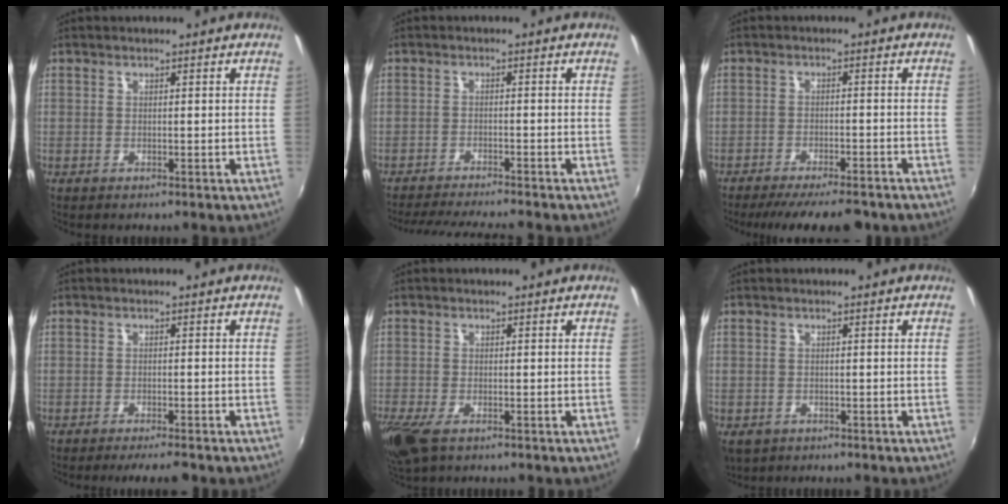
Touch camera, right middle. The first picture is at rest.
{"total": 9.7, "force": [-8.8, -0.2, 3.9], "torque": [-0.090, -0.011, -0.138]}
{"total": 11.8, "force": [-10.0, 2.4, 5.8], "torque": [-0.120, -0.025, -0.145]}
{"total": 4.1, "force": [-3.5, 0.4, 2.1], "torque": [-0.044, -0.008, -0.056]}
{"total": 6.9, "force": [-4.1, 2.8, 4.7], "torque": [-0.114, -0.029, -0.078]}
{"total": 4.8, "force": [-2.3, 3.5, 2.4], "torque": [-0.051, -0.016, -0.031]}